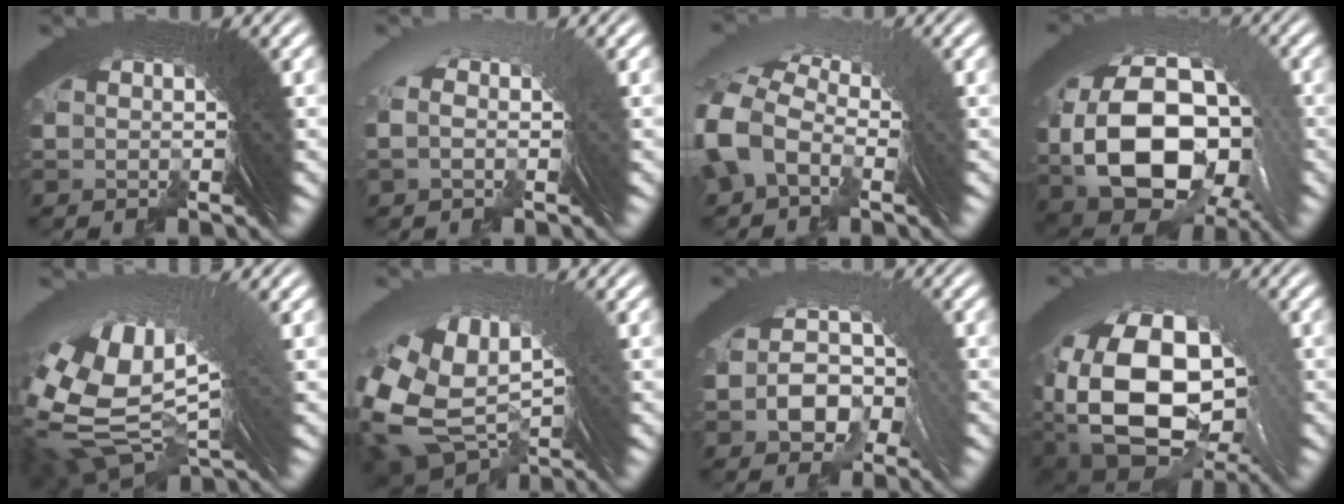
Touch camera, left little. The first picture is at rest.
{"total": 1.4, "force": [-0.2, 0.9, 1.1], "torque": [-0.012, 0.018, -0.009]}
{"total": 5.6, "force": [-0.2, 4.6, 3.2], "torque": [-0.089, 0.005, -0.008]}
{"total": 16.5, "force": [0.5, 11.2, 12.1], "torque": [-0.228, -0.032, 0.023]}
{"total": 10.3, "force": [-0.6, 6.8, 7.6], "torque": [-0.162, -0.037, 0.013]}
{"total": 7.7, "force": [-1.1, 5.6, 5.2], "torque": [-0.141, -0.050, 0.014]}
{"total": 4.6, "force": [-0.1, 3.2, 3.3], "torque": [-0.074, -0.008, 0.006]}
{"total": 14.4, "force": [-2.4, 10.4, 9.7], "torque": [-0.214, -0.076, -0.003]}